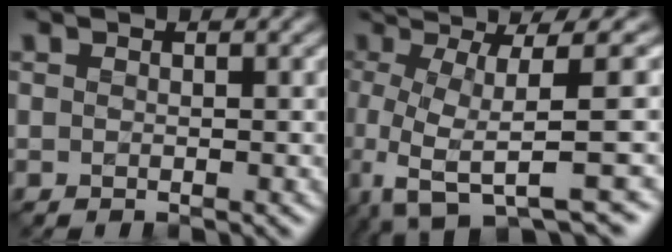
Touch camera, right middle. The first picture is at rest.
{"total": 10.1, "force": [-0.8, 2.1, 9.8], "torque": [-0.154, 0.012, -0.007]}